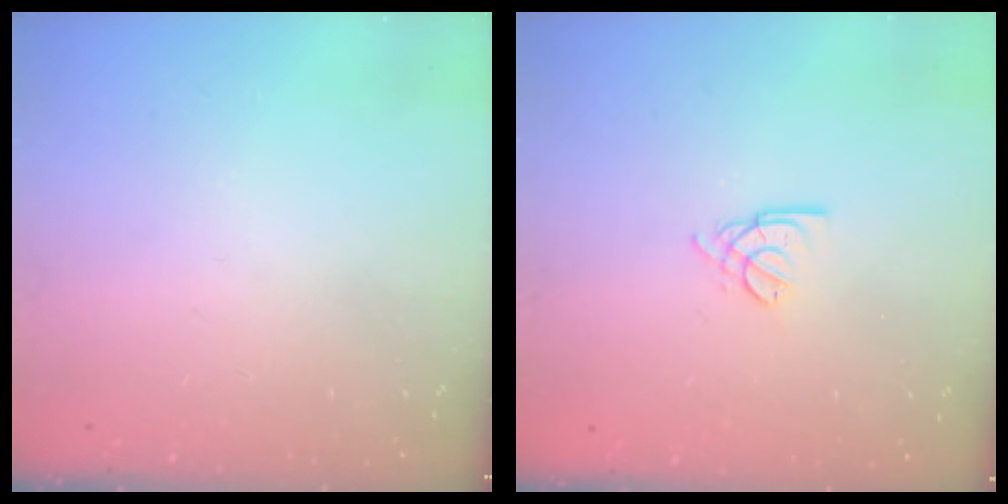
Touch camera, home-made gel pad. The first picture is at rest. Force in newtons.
{"total": 3.0, "press": 2.9, "slide": 0.5}